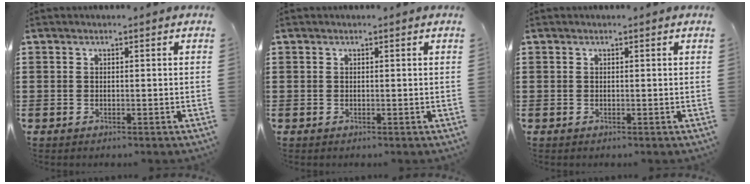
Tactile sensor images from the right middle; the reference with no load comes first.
{"total": 0.0}
{"total": 0.0}